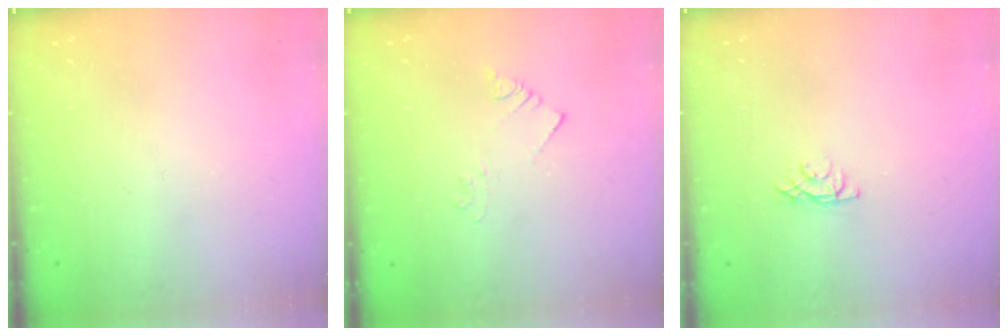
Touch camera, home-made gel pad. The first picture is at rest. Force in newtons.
{"total": 2.1, "press": 2.1, "slide": 0.3}
{"total": 3.0, "press": 3.0, "slide": 0.5}